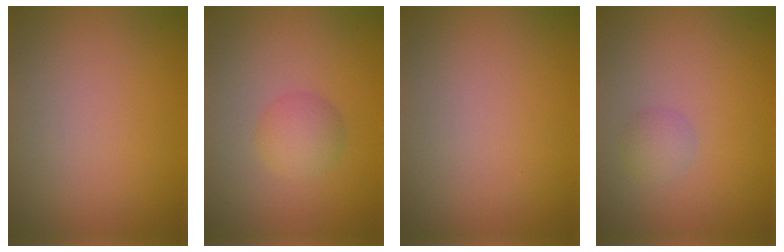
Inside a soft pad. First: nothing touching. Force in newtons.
{"total": 2.3, "press": 2.3, "slide": 0.1}
{"total": 0.0}
{"total": 1.4, "press": 1.4, "slide": 0.0}